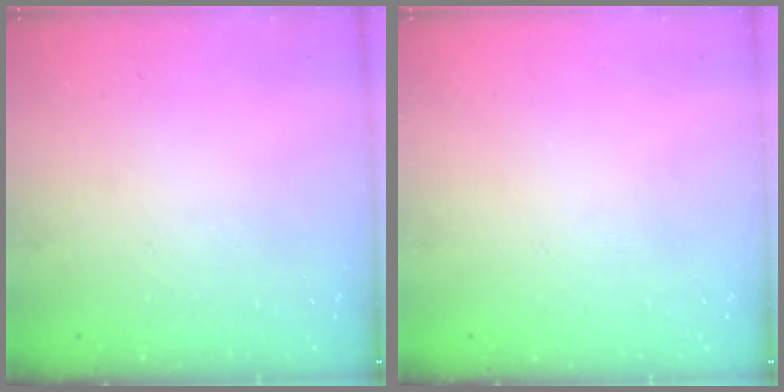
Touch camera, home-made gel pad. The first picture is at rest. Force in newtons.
{"total": 0.0}